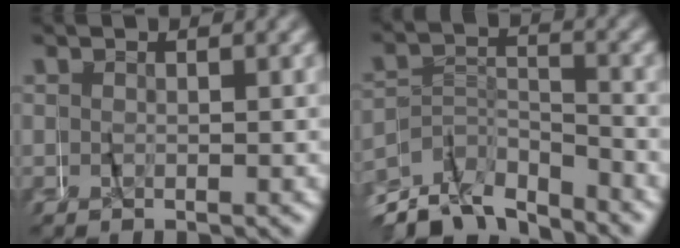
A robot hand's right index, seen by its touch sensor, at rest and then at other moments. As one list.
[{"total": 7.4, "force": [-6.7, 2.6, 1.9], "torque": [-0.030, -0.007, -0.121]}]